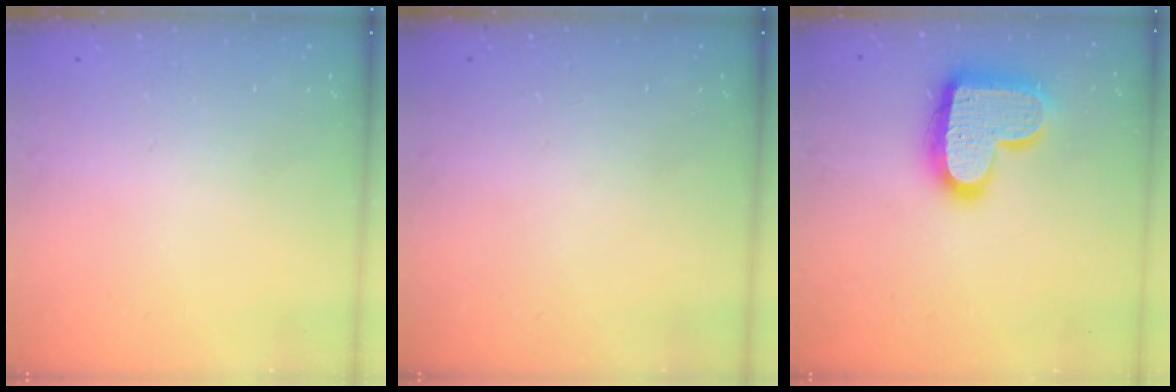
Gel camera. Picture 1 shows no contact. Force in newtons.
{"total": 0.0}
{"total": 19.3, "press": 19.3, "slide": 1.3}